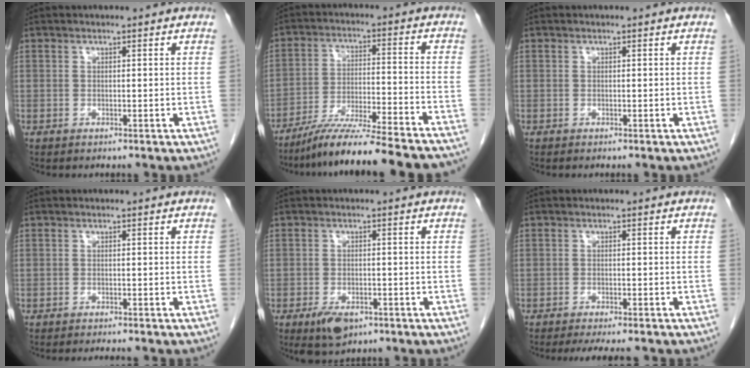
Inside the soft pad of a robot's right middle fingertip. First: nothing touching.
{"total": 19.3, "force": [-16.9, 0.0, 9.3], "torque": [-0.132, -0.024, -0.262]}
{"total": 0.0}
{"total": 3.1, "force": [-2.8, 0.3, 1.3], "torque": [-0.014, -0.004, -0.035]}
{"total": 4.6, "force": [-2.7, 2.2, 3.0], "torque": [-0.055, -0.005, -0.037]}
{"total": 7.6, "force": [-6.7, 1.3, 3.5], "torque": [-0.042, -0.012, -0.089]}